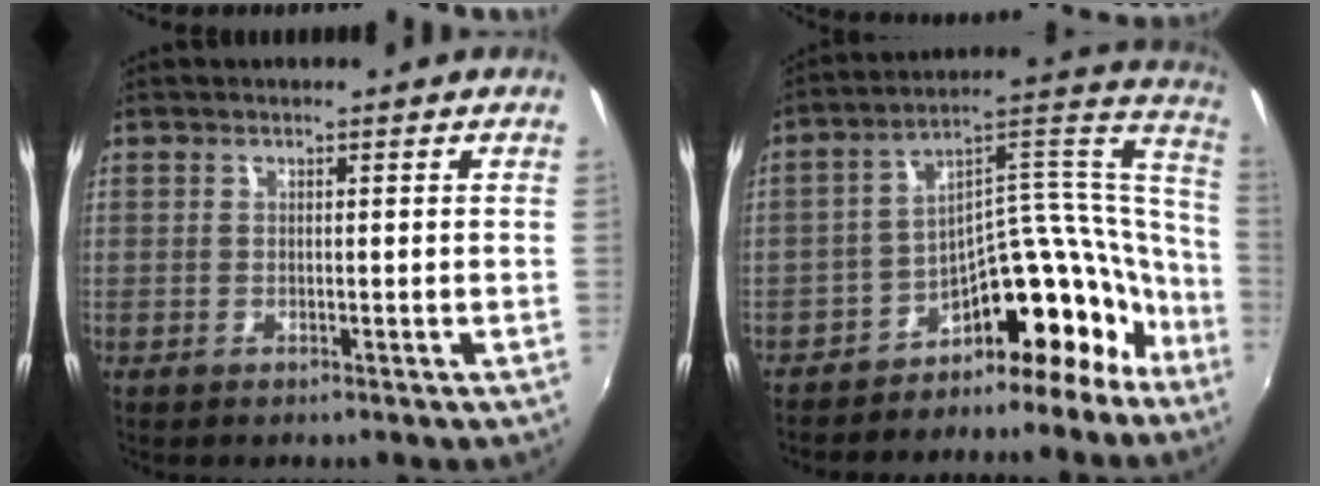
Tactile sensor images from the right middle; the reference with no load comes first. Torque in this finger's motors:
{"motor_torque": [1.01, -1.13, 0.17, 0.03]}